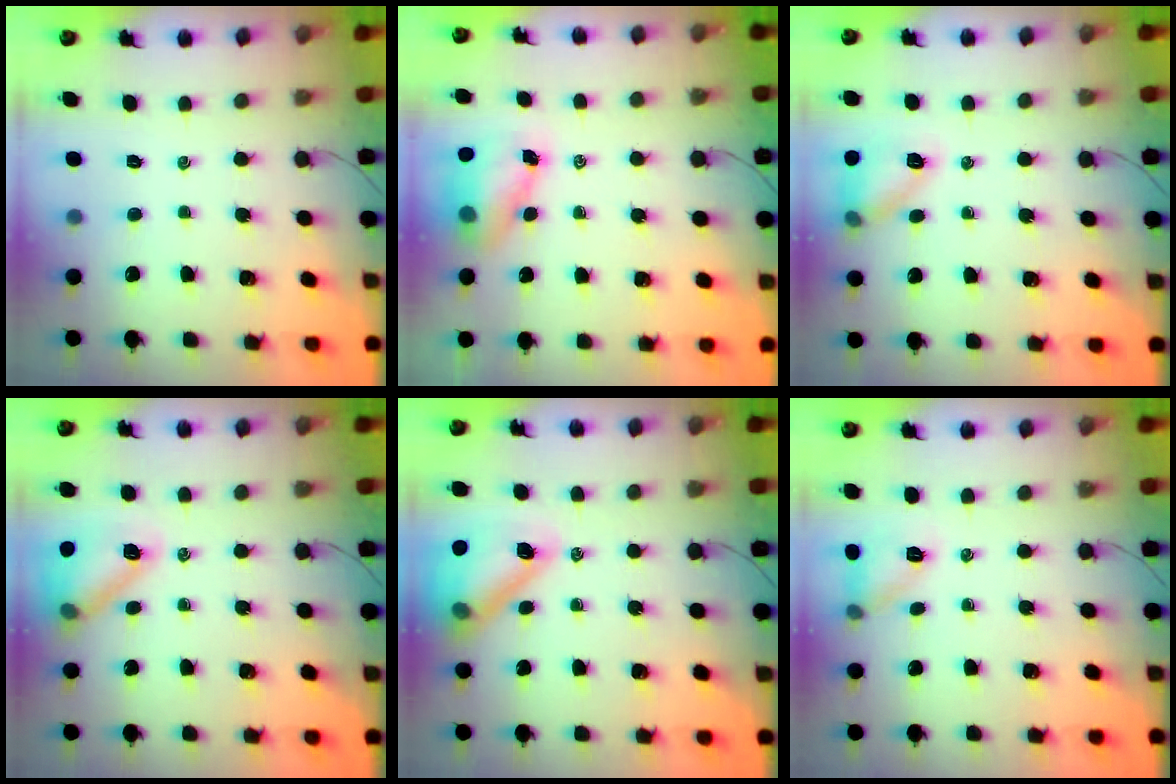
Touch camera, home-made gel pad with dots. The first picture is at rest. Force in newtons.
{"total": 6.8, "press": 6.7, "slide": 0.9}
{"total": 11.2, "press": 11.1, "slide": 0.7}
{"total": 14.2, "press": 14.2, "slide": 0.9}
{"total": 16.6, "press": 16.5, "slide": 2.1}
{"total": 8.4, "press": 8.3, "slide": 1.0}